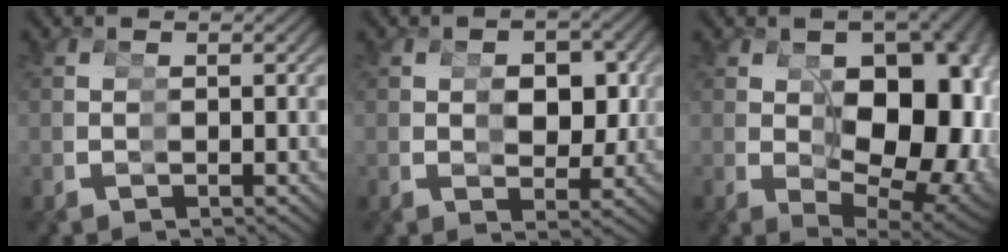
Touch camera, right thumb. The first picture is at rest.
{"total": 4.6, "force": [0.5, 3.2, 3.2], "torque": [-0.050, -0.024, 0.019]}
{"total": 15.3, "force": [0.2, 9.4, 12.1], "torque": [-0.175, -0.053, 0.031]}